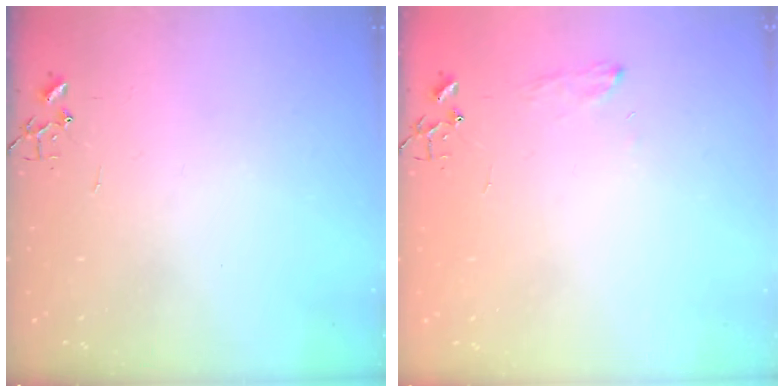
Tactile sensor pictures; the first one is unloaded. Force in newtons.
{"total": 6.3, "press": 6.2, "slide": 0.8}